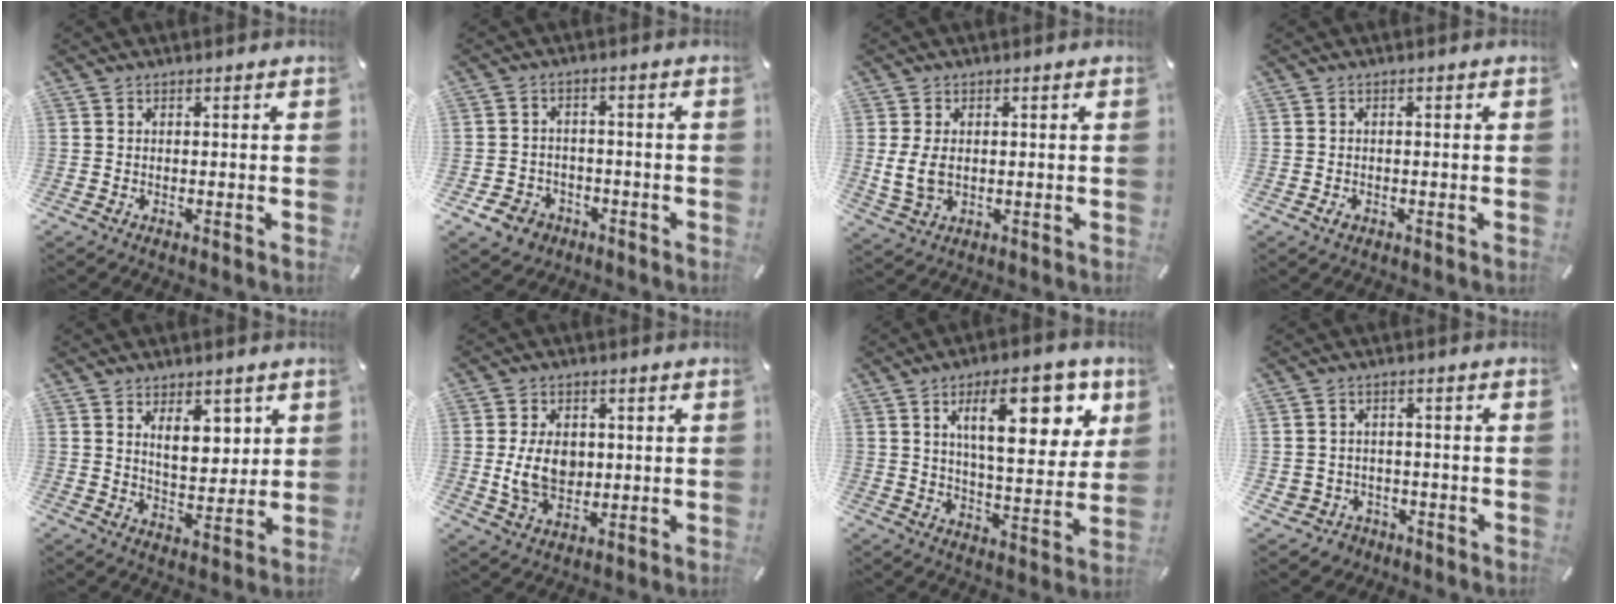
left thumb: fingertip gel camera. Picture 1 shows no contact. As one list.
[{"total": 5.7, "force": [-3.1, 4.6, 1.6], "torque": [-0.035, 0.021, -0.057]}, {"total": 5.5, "force": [0.4, 3.8, 4.0], "torque": [-0.088, 0.000, 0.004]}, {"total": 1.1, "force": [-0.5, 0.7, 0.6], "torque": [-0.011, 0.002, -0.010]}, {"total": 8.8, "force": [4.3, 5.0, 5.8], "torque": [-0.082, -0.014, 0.071]}, {"total": 9.6, "force": [0.3, 7.1, 6.5], "torque": [-0.131, -0.002, 0.003]}, {"total": 19.2, "force": [8.1, 7.7, 15.6], "torque": [-0.236, -0.015, 0.124]}, {"total": 3.9, "force": [-1.8, 3.5, 0.5], "torque": [-0.018, 0.008, -0.035]}]